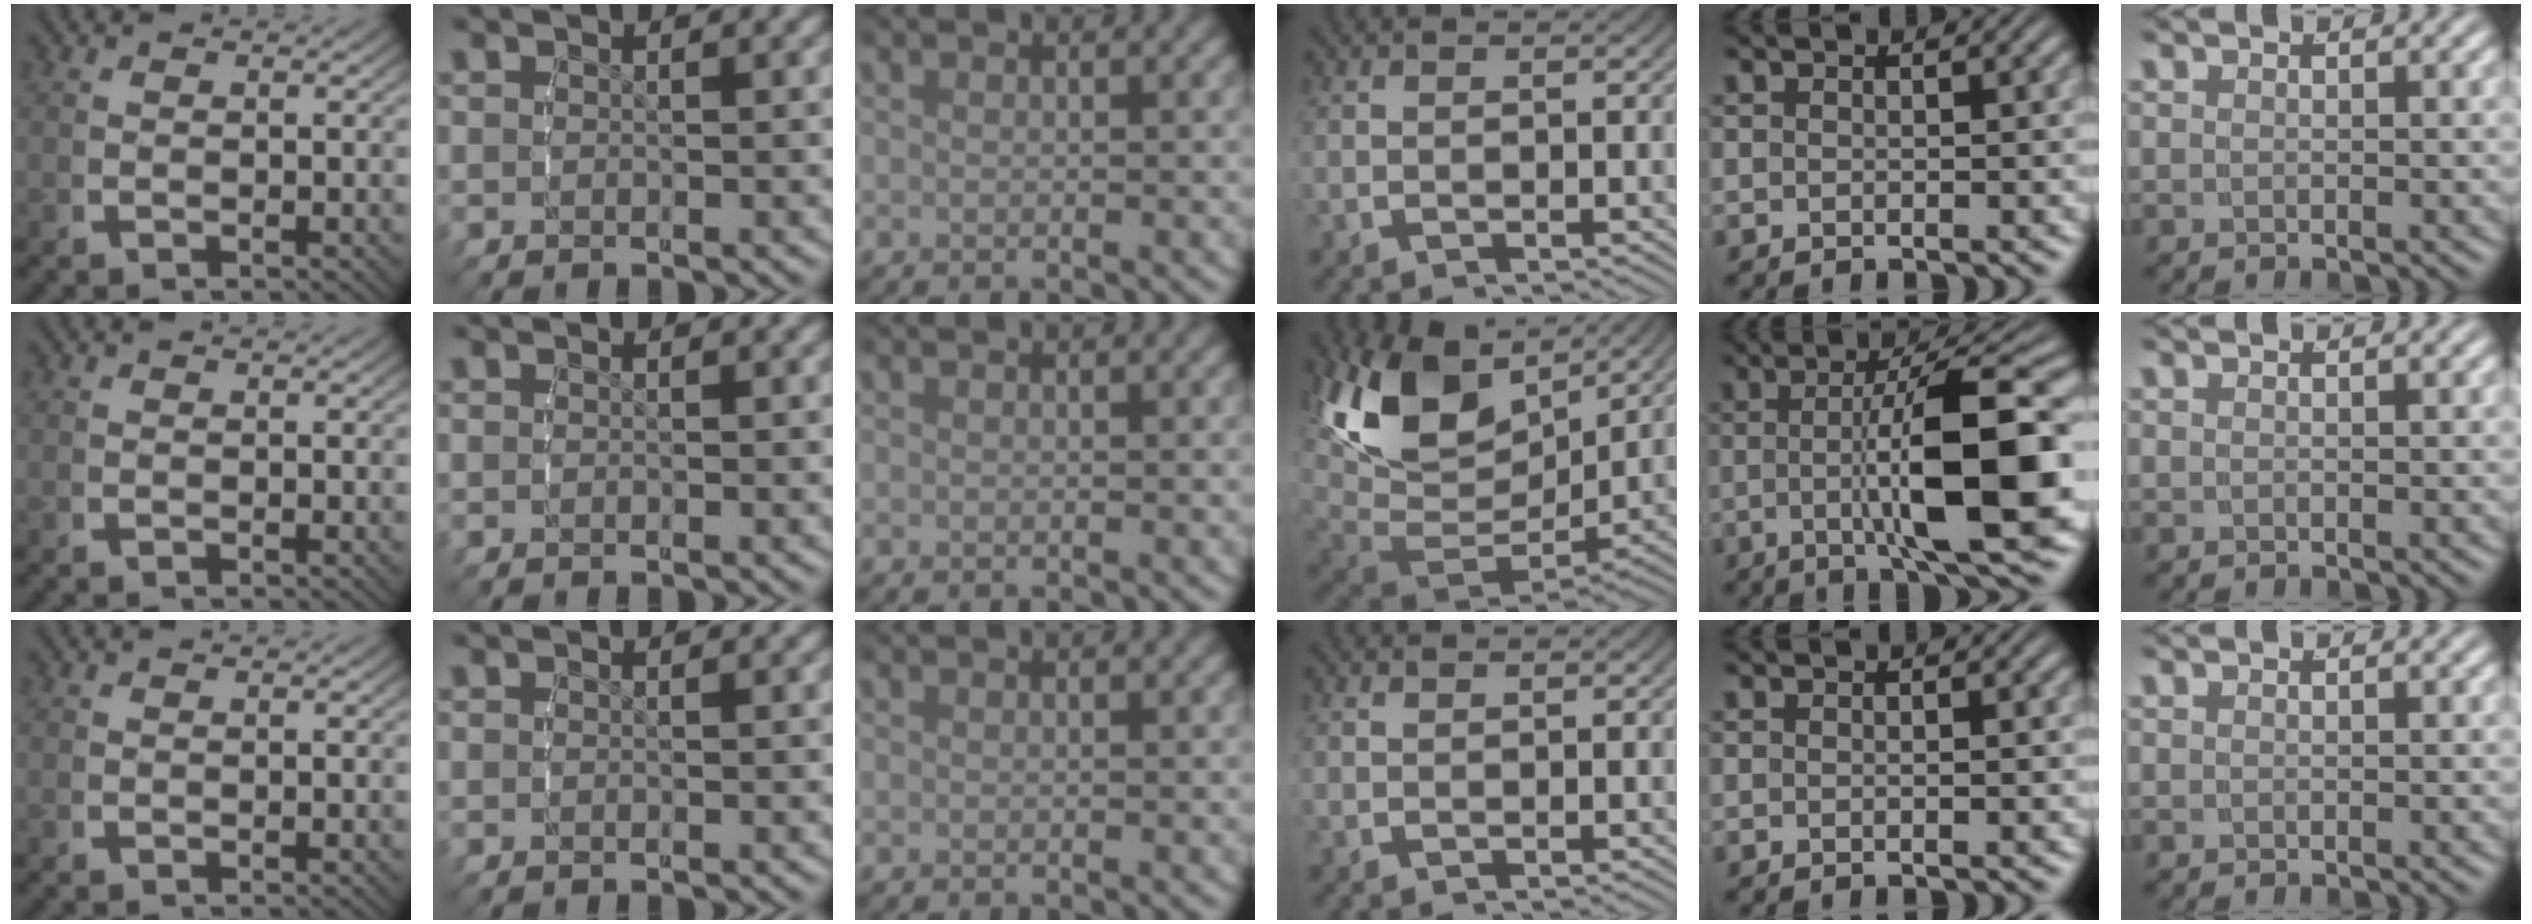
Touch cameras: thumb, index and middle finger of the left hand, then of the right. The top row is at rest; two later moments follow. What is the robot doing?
{"motion": "lift_and_place", "object": "bottle cap"}